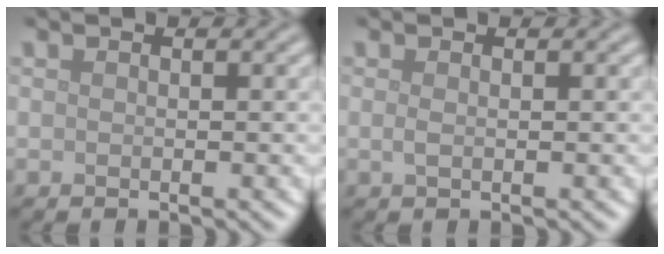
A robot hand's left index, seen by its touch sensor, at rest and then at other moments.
{"total": 0.7, "force": [0.1, 0.2, 0.6], "torque": [-0.014, 0.000, 0.002]}